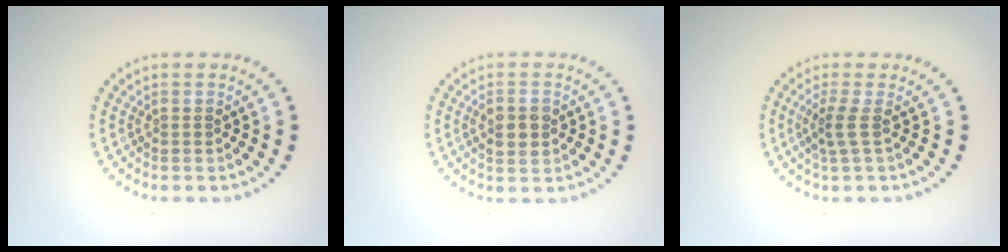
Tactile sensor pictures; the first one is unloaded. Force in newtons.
{"total": 2.2, "press": 2.2, "slide": 0.2}
{"total": 1.8, "press": 1.3, "slide": 1.3}